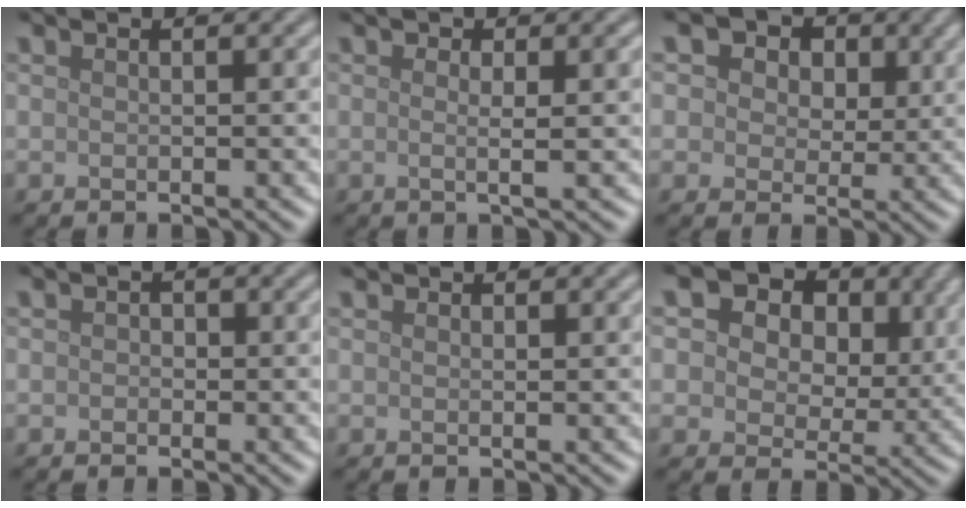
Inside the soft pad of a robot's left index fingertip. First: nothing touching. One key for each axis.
{"total": 3.6, "fx": 0.8, "fy": 1.2, "fz": 3.3, "tx": -0.032, "ty": 0.002, "tz": -0.006}
{"total": 9.3, "fx": 4.9, "fy": 6.4, "fz": 4.7, "tx": -0.070, "ty": 0.018, "tz": 0.044}
{"total": 0.7, "fx": -0.1, "fy": 0.6, "fz": 0.3, "tx": -0.002, "ty": -0.005, "tz": -0.004}
{"total": 0.5, "fx": 0.5, "fy": 0.1, "fz": 0.3, "tx": -0.004, "ty": 0.000, "tz": 0.009}
{"total": 14.8, "fx": 7.3, "fy": 10.1, "fz": 8.0, "tx": -0.125, "ty": 0.042, "tz": 0.110}